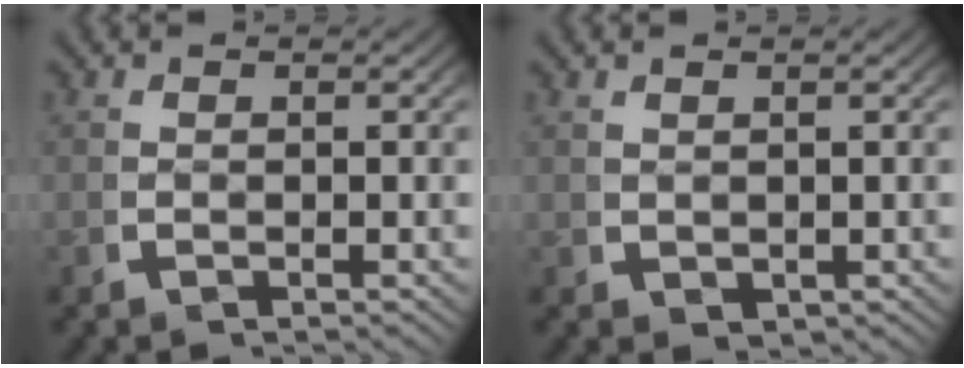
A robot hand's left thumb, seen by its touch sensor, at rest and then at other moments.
{"total": 1.0, "force": [0.4, 0.9, 0.2], "torque": [-0.003, -0.009, 0.016]}